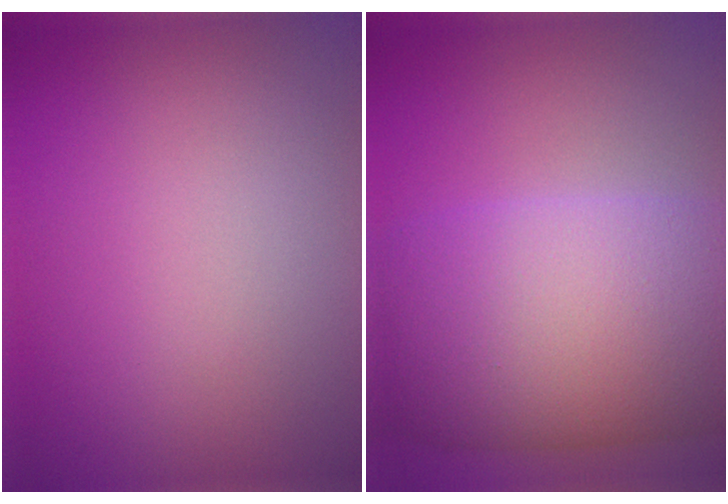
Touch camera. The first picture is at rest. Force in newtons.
{"total": 14.2, "press": 14.2, "slide": 0.6}